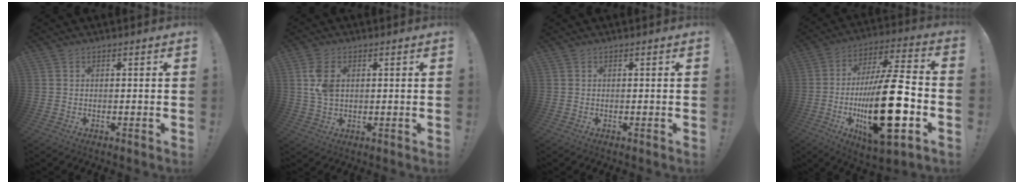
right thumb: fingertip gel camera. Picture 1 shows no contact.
{"total": 6.5, "force": [1.7, 4.1, 4.7], "torque": [-0.091, -0.001, 0.030]}
{"total": 0.0}
{"total": 26.9, "force": [-5.8, 8.3, 24.9], "torque": [-0.449, 0.015, -0.094]}